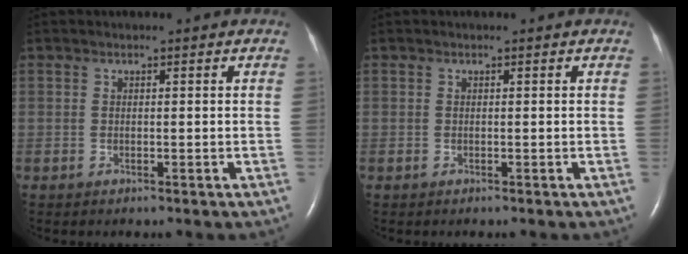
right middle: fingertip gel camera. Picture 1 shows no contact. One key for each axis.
{"total": 0.0}